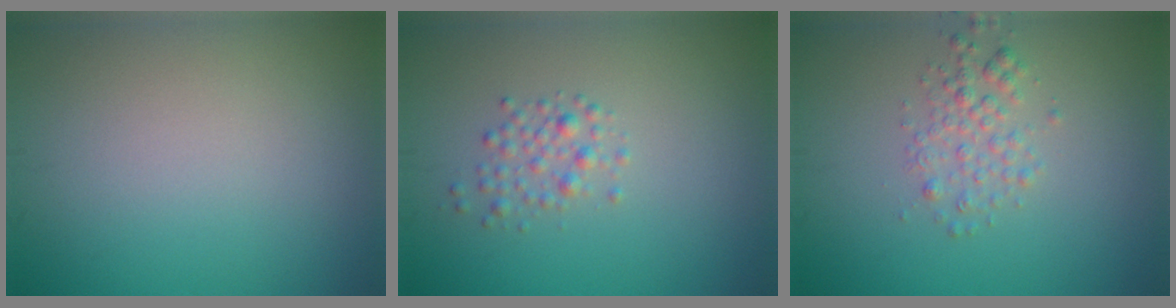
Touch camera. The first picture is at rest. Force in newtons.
{"total": 1.6, "press": 1.6, "slide": 0.1}
{"total": 2.1, "press": 2.1, "slide": 0.1}